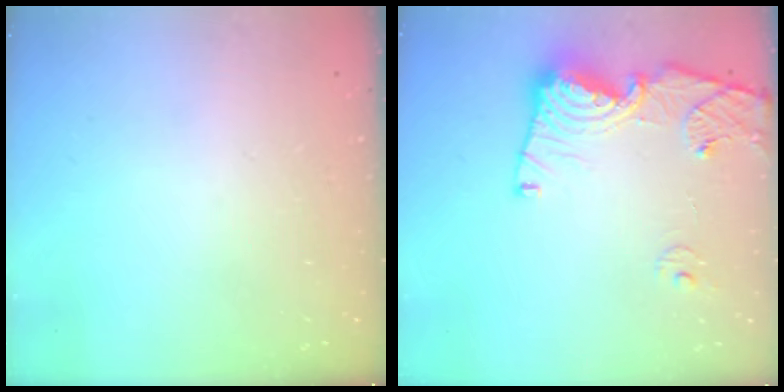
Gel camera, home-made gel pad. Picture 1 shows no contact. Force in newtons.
{"total": 14.7, "press": 14.6, "slide": 1.8}